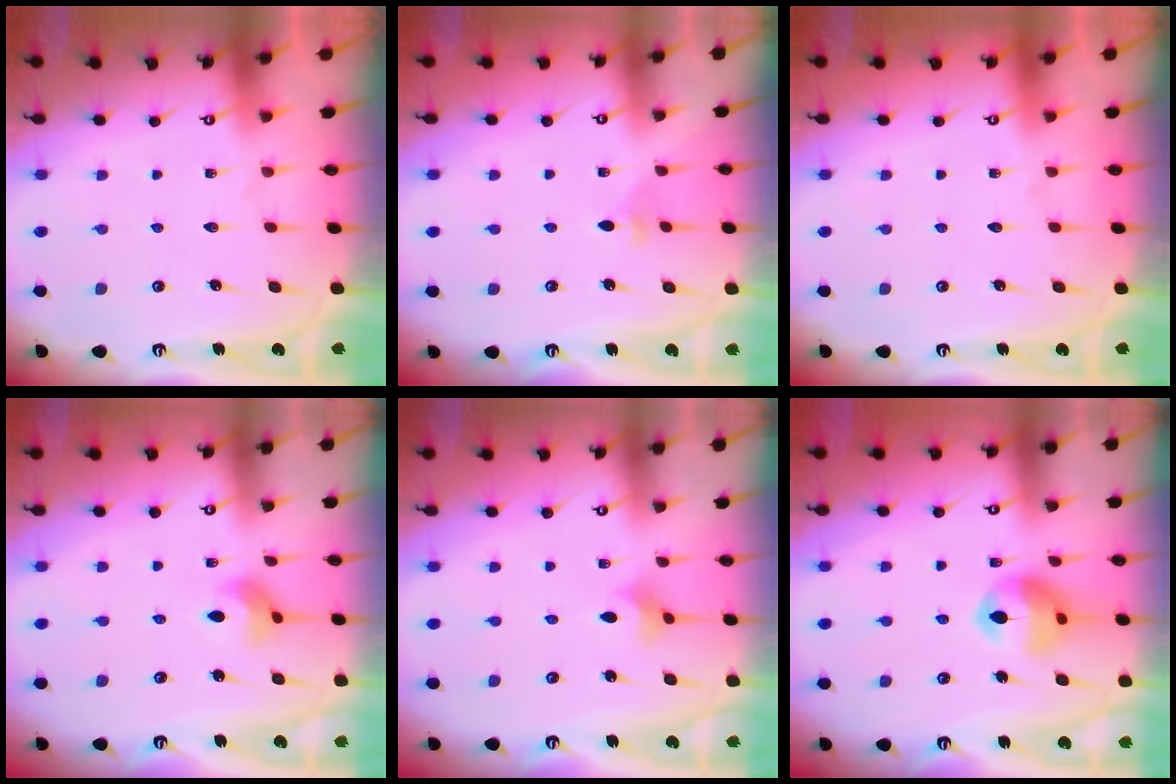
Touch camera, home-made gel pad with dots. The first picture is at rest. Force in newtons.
{"total": 2.9, "press": 2.8, "slide": 0.8}
{"total": 0.0}
{"total": 5.2, "press": 5.2, "slide": 0.4}
{"total": 2.7, "press": 2.6, "slide": 0.7}
{"total": 11.7, "press": 11.6, "slide": 1.4}